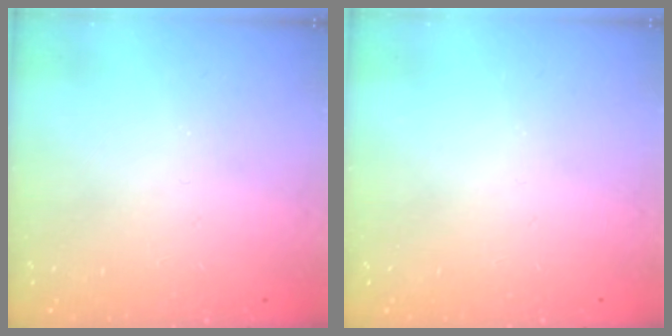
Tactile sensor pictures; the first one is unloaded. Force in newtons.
{"total": 0.0}